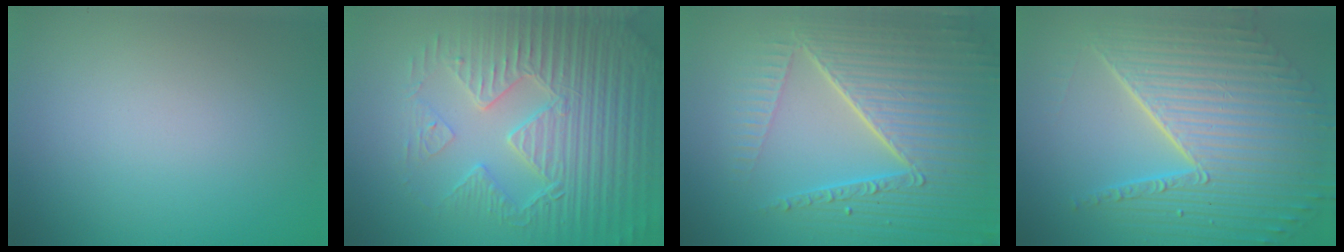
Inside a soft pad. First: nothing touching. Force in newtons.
{"total": 7.3, "press": 5.8, "slide": 4.4}
{"total": 8.5, "press": 5.9, "slide": 6.1}
{"total": 10.6, "press": 6.9, "slide": 8.1}